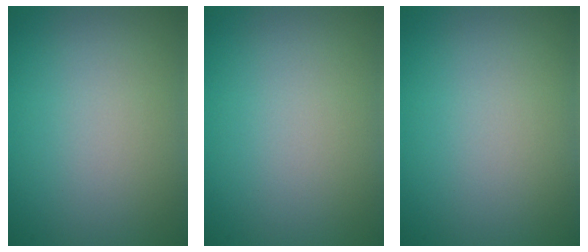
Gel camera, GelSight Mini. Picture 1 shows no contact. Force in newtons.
{"total": 0.0}
{"total": 0.0}